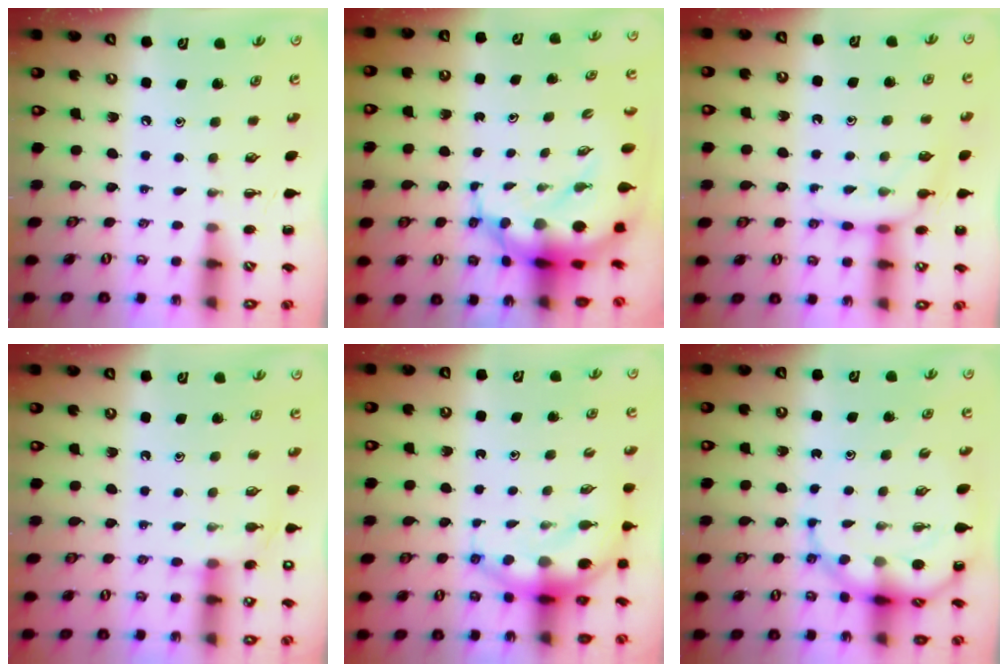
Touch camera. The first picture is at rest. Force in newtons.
{"total": 10.8, "press": 10.4, "slide": 2.8}
{"total": 7.8, "press": 7.7, "slide": 1.2}
{"total": 6.2, "press": 6.1, "slide": 1.3}
{"total": 7.1, "press": 6.9, "slide": 1.6}
{"total": 9.4, "press": 9.0, "slide": 2.7}